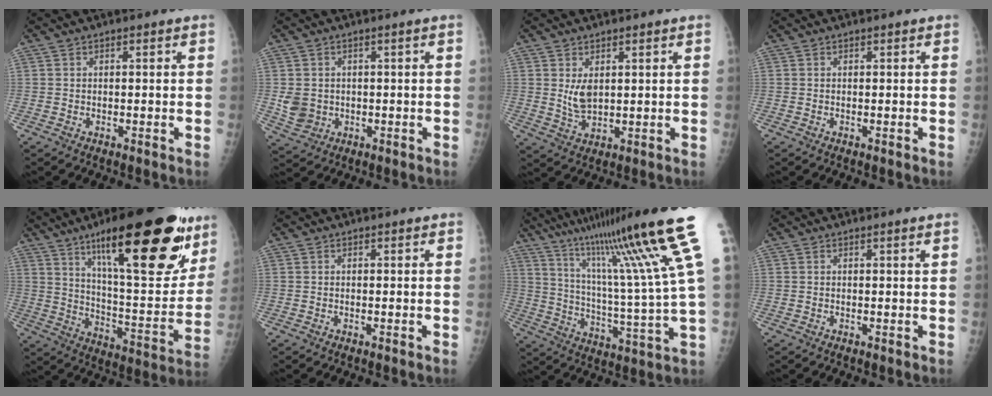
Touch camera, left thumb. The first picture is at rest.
{"total": 4.3, "force": [0.0, 3.6, 2.3], "torque": [-0.038, 0.004, 0.012]}
{"total": 4.5, "force": [1.4, 2.4, 3.5], "torque": [-0.060, -0.016, 0.035]}
{"total": 0.0}
{"total": 30.6, "force": [17.0, 8.8, 23.8], "torque": [-0.316, -0.054, 0.266]}
{"total": 0.0}
{"total": 23.5, "force": [14.5, -0.2, 18.5], "torque": [-0.284, -0.057, 0.235]}
{"total": 0.6, "force": [0.3, -0.2, 0.5], "torque": [-0.018, -0.004, 0.008]}